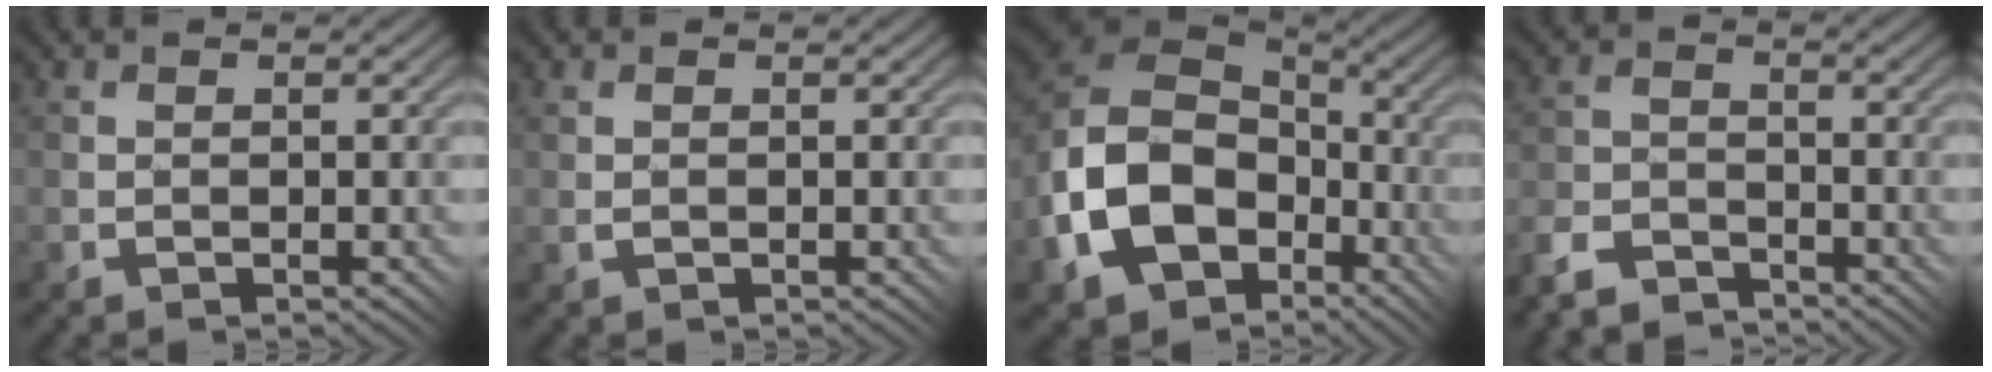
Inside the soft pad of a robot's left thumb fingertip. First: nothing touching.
{"total": 0.9, "force": [0.1, 0.6, 0.6], "torque": [-0.013, 0.001, 0.005]}
{"total": 15.1, "force": [-4.6, 11.0, 9.3], "torque": [-0.223, -0.029, -0.083]}
{"total": 5.5, "force": [-4.9, 2.0, 1.5], "torque": [-0.034, -0.001, -0.108]}